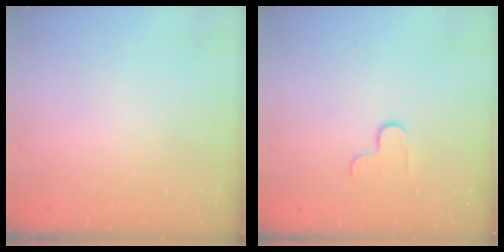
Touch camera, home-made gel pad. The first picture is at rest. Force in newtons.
{"total": 3.8, "press": 3.8, "slide": 0.4}